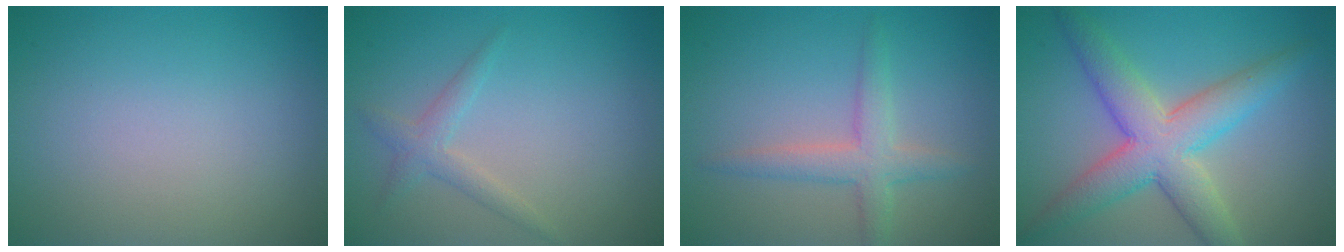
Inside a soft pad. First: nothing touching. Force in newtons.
{"total": 1.8, "press": 1.8, "slide": 0.1}
{"total": 3.0, "press": 3.0, "slide": 0.1}
{"total": 6.9, "press": 6.9, "slide": 0.2}